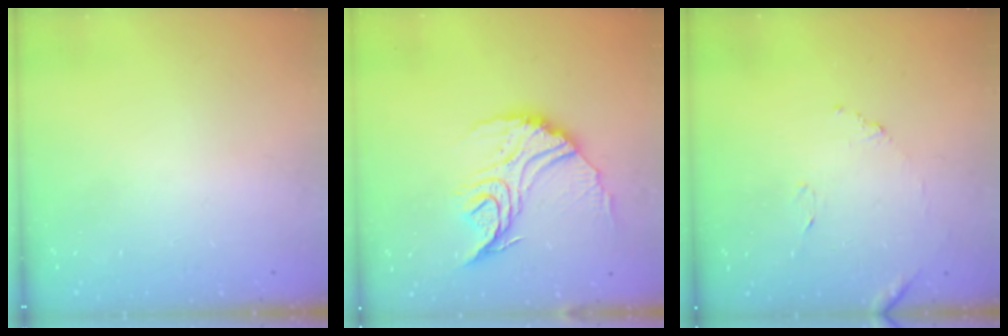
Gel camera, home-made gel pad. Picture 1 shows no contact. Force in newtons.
{"total": 16.7, "press": 16.6, "slide": 1.5}
{"total": 7.8, "press": 7.8, "slide": 0.5}